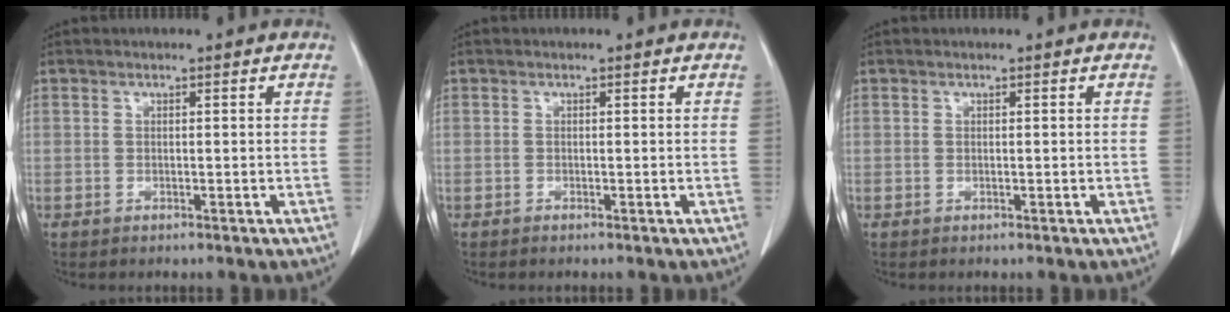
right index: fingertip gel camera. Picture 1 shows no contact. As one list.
[{"total": 0.0}, {"total": 0.0}]